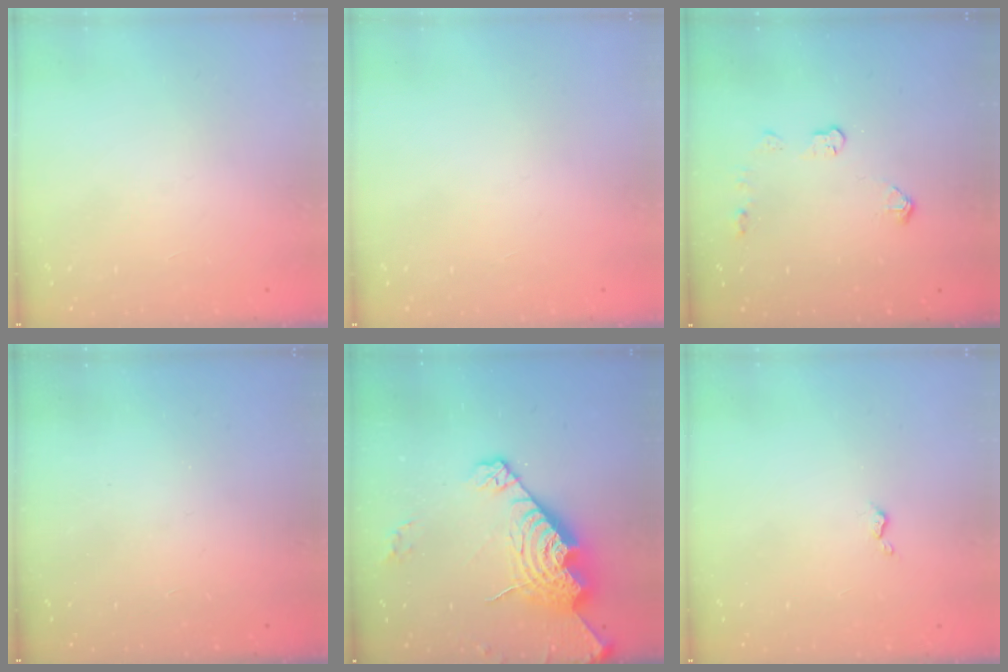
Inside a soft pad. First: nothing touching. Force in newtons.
{"total": 0.0}
{"total": 6.2, "press": 6.2, "slide": 0.3}
{"total": 0.0}
{"total": 19.6, "press": 19.5, "slide": 1.8}
{"total": 2.2, "press": 2.1, "slide": 0.5}